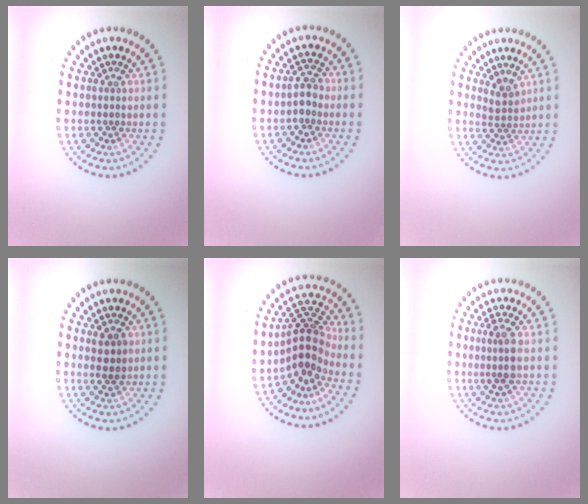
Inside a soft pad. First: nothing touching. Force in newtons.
{"total": 1.5, "press": 1.4, "slide": 0.5}
{"total": 1.7, "press": 1.3, "slide": 1.2}
{"total": 1.9, "press": 1.9, "slide": 0.4}
{"total": 4.0, "press": 2.9, "slide": 2.7}
{"total": 2.2, "press": 2.1, "slide": 0.8}